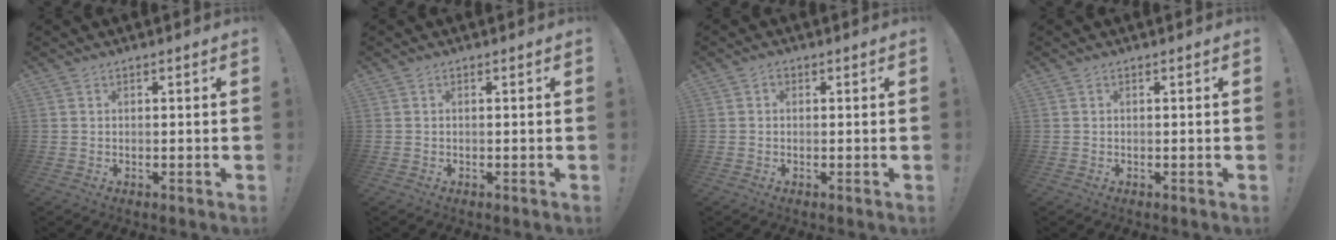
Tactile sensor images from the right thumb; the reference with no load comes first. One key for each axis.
{"total": 0.0}
{"total": 1.0, "fx": -0.1, "fy": 0.9, "fz": 0.5, "tx": -0.016, "ty": 0.008, "tz": -0.002}
{"total": 0.0}